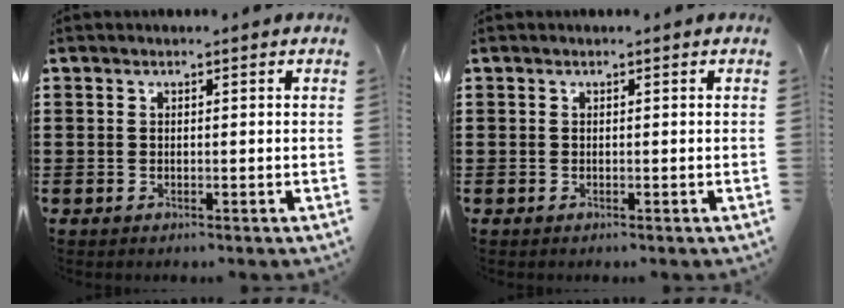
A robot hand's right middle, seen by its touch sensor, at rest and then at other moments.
{"total": 0.0}